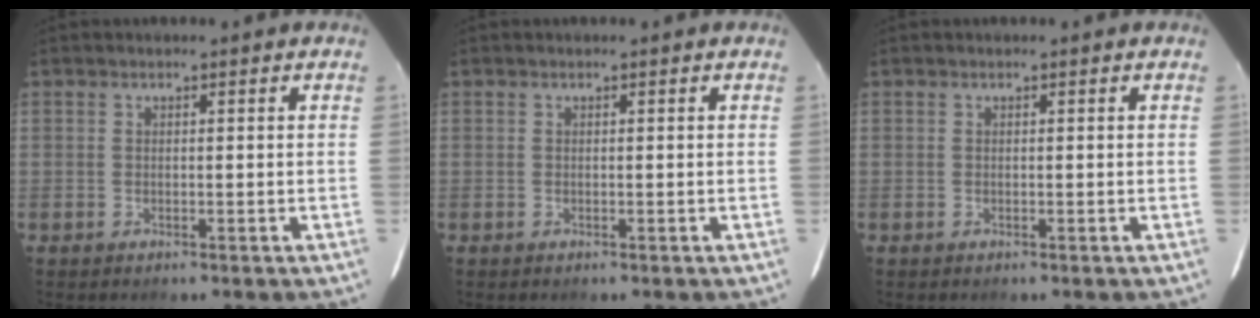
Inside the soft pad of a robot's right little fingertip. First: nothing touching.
{"total": 0.0}
{"total": 0.0}